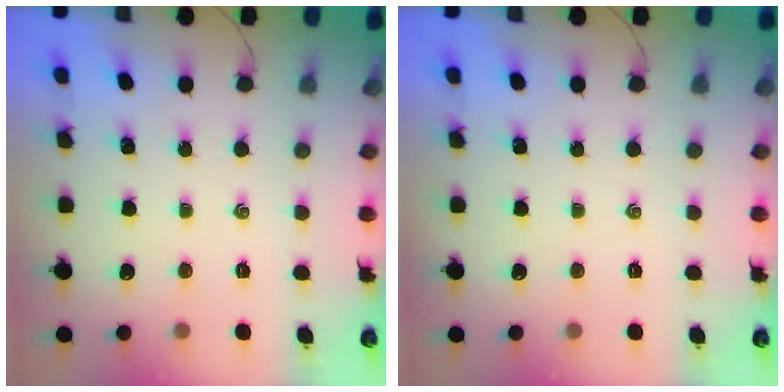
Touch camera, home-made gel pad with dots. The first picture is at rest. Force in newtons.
{"total": 0.0}